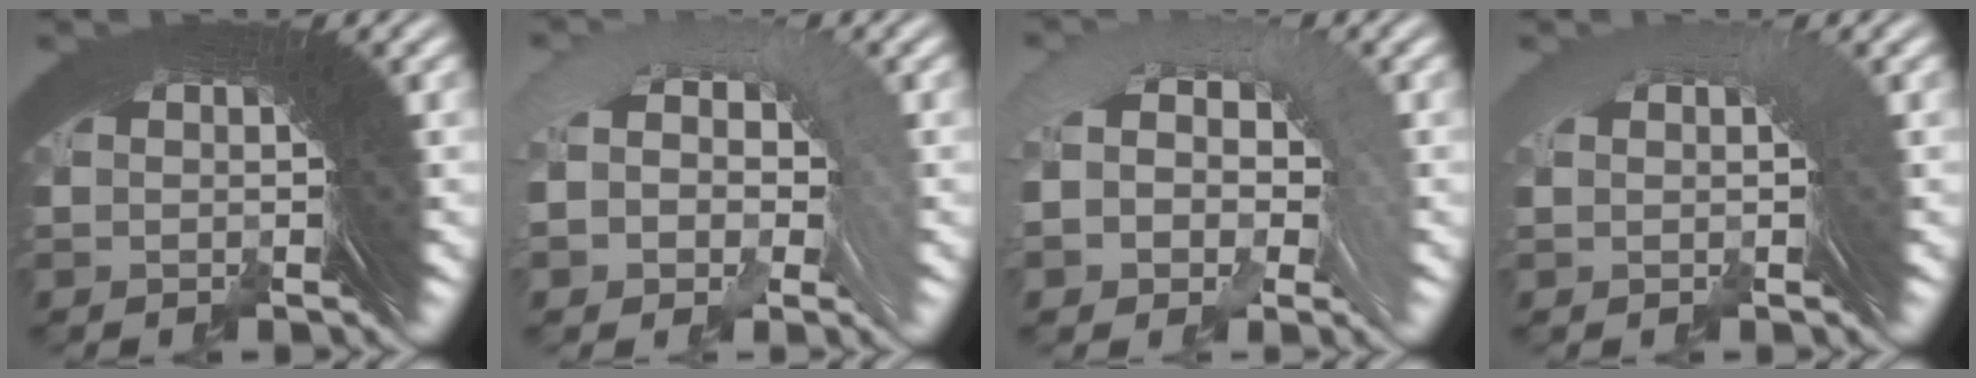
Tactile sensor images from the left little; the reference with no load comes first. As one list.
[{"total": 5.7, "force": [0.2, 3.9, 4.1], "torque": [-0.079, 0.014, -0.010]}, {"total": 6.7, "force": [0.2, 4.7, 4.7], "torque": [-0.092, 0.009, -0.009]}, {"total": 1.4, "force": [0.6, -0.1, 1.3], "torque": [-0.003, 0.025, 0.005]}]